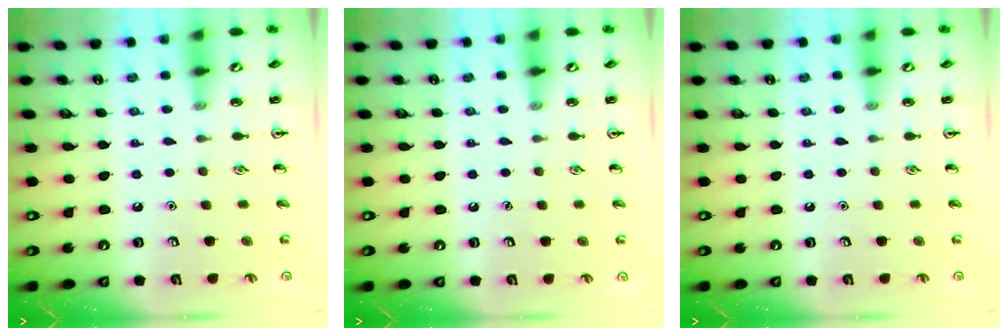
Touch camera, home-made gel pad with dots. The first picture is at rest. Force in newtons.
{"total": 0.0}
{"total": 0.0}